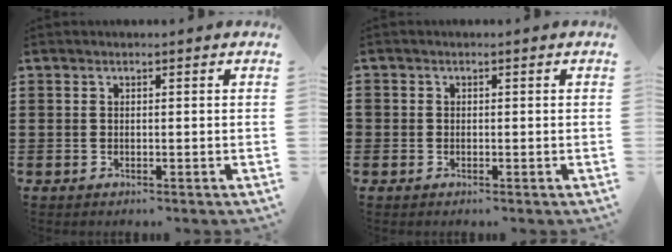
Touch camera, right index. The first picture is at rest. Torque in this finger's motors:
{"motor_torque": [2.14, 0.00, 1.05, 0.21]}